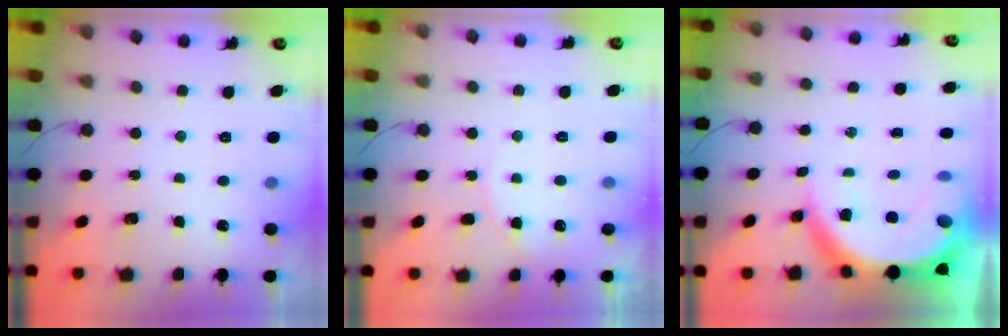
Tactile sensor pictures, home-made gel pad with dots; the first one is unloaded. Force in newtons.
{"total": 6.2, "press": 6.2, "slide": 0.7}
{"total": 11.0, "press": 10.9, "slide": 1.1}